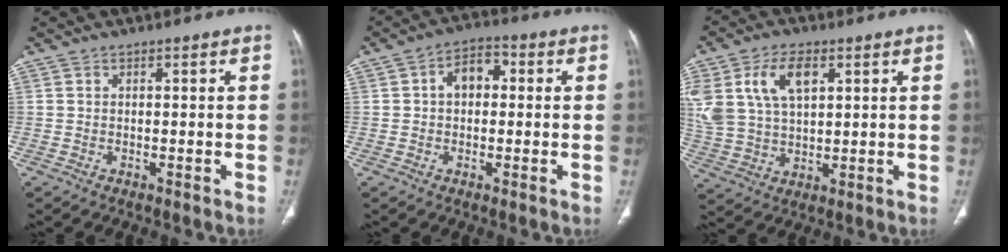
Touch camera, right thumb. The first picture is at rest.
{"total": 5.9, "force": [0.7, 4.1, 4.2], "torque": [-0.052, 0.021, 0.001]}
{"total": 14.9, "force": [5.6, 8.9, 10.6], "torque": [-0.222, -0.005, 0.115]}